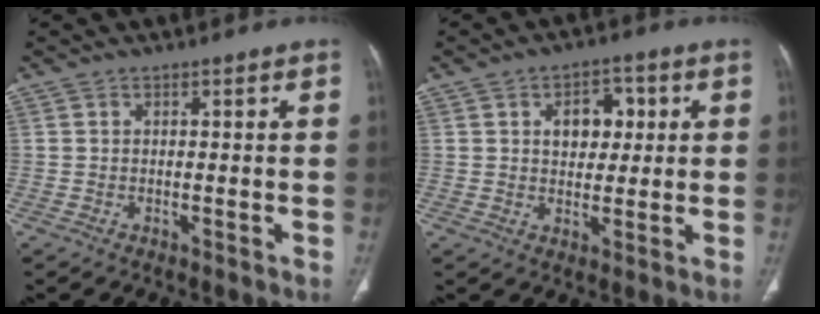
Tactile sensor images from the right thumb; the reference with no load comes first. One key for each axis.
{"total": 7.1, "fx": 1.8, "fy": 4.9, "fz": 4.8, "tx": -0.037, "ty": 0.002, "tz": 0.025}